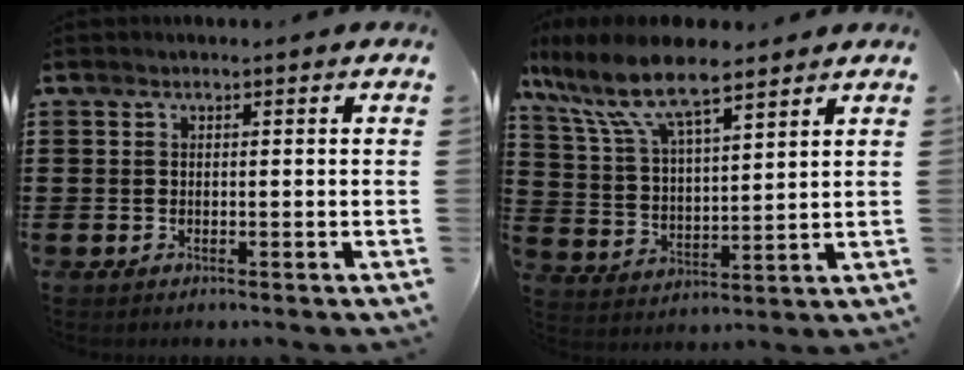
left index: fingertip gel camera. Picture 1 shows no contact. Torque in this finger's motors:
{"motor_torque": [1.43, -0.71, 1.05, 0.21]}